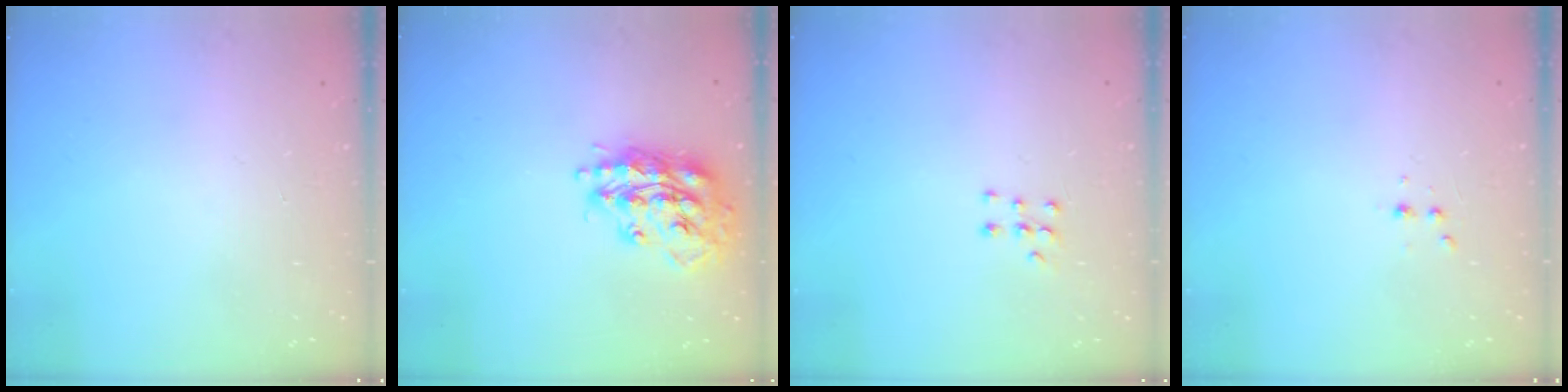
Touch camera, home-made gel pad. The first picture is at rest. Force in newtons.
{"total": 17.4, "press": 17.4, "slide": 1.1}
{"total": 5.5, "press": 5.5, "slide": 0.9}
{"total": 2.9, "press": 2.7, "slide": 1.0}